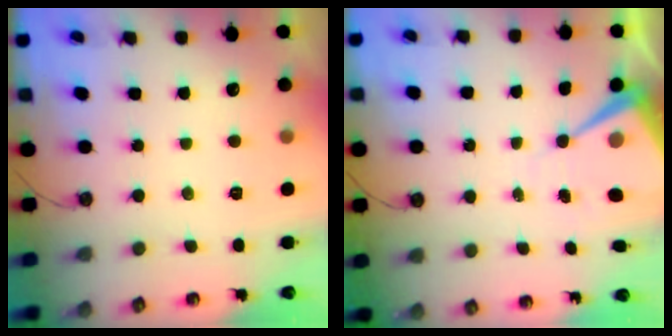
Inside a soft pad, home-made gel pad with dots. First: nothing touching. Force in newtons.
{"total": 9.4, "press": 9.4, "slide": 0.7}